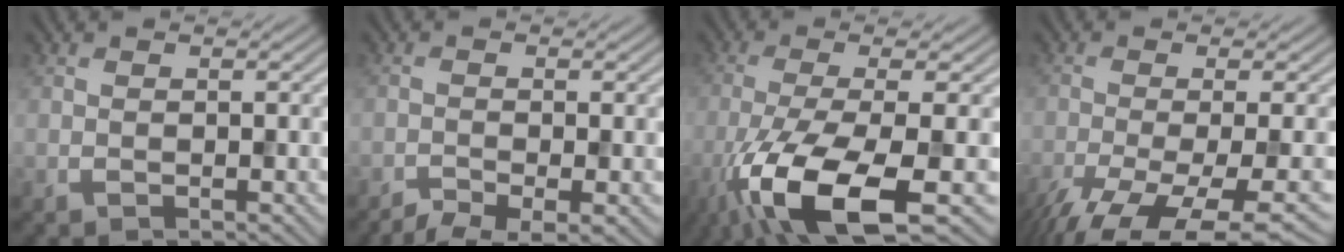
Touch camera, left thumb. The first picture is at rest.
{"total": 4.0, "force": [-3.2, 0.7, 2.3], "torque": [-0.021, -0.004, -0.058]}
{"total": 11.9, "force": [-5.7, 3.4, 9.9], "torque": [-0.193, -0.032, -0.097]}
{"total": 10.8, "force": [-6.6, 2.8, 8.0], "torque": [-0.139, -0.028, -0.096]}